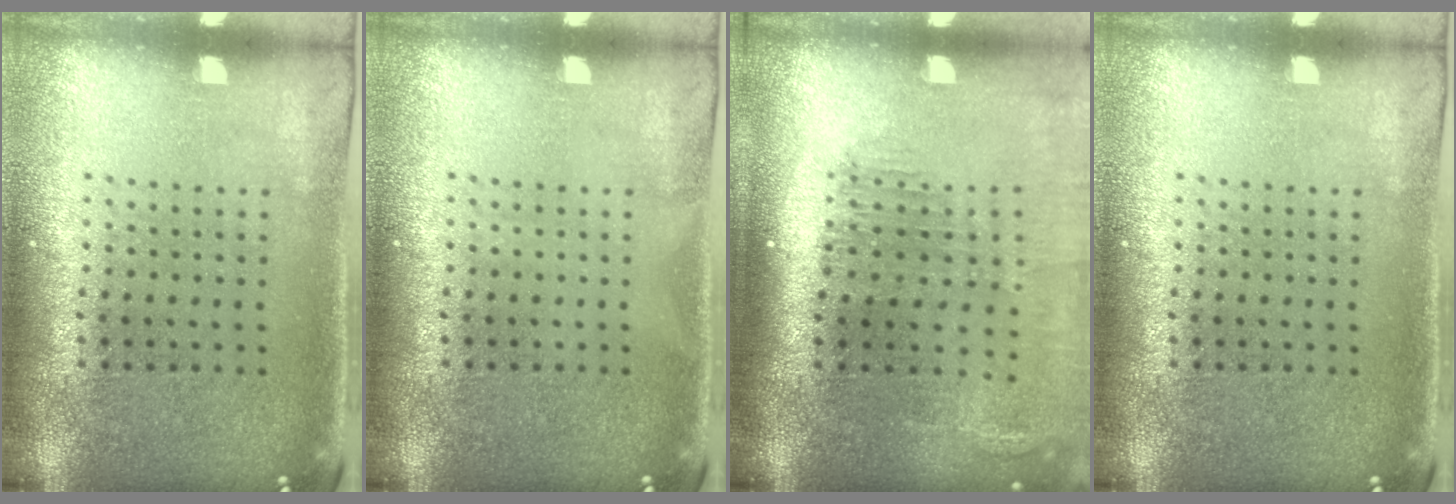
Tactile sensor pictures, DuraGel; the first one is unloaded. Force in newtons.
{"total": 0.0}
{"total": 1.7, "press": 1.5, "slide": 0.7}
{"total": 0.0}